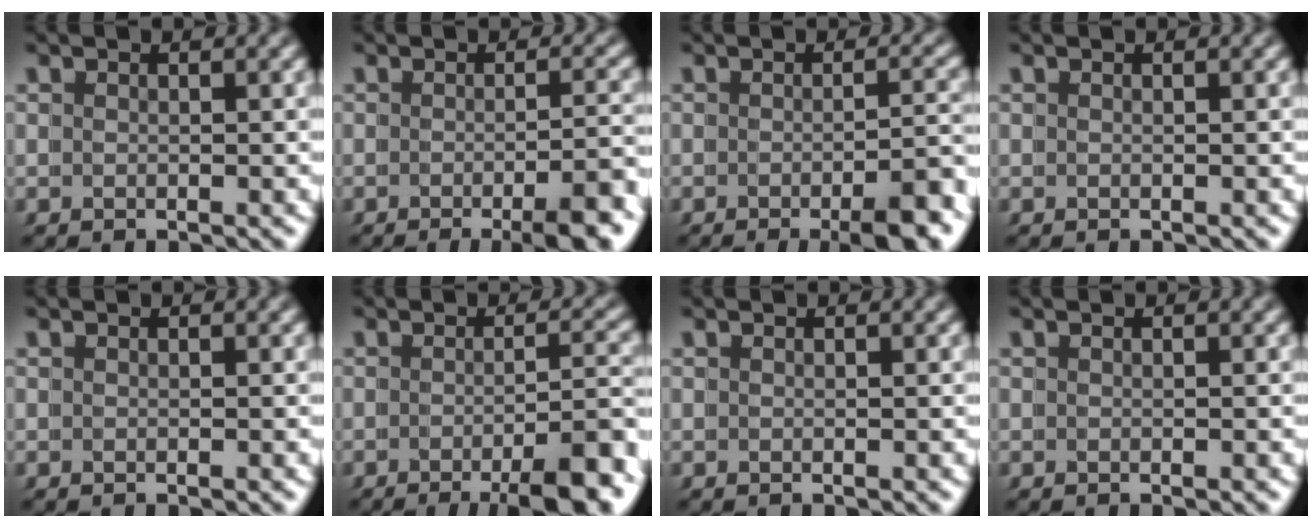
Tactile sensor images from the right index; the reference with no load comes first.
{"total": 5.1, "force": [-3.7, -0.2, 3.5], "torque": [-0.029, -0.003, -0.054]}
{"total": 4.9, "force": [-3.5, -0.2, 3.3], "torque": [-0.025, -0.003, -0.053]}
{"total": 0.0}
{"total": 0.0}
{"total": 6.7, "force": [-5.0, -0.3, 4.6], "torque": [-0.044, -0.009, -0.068]}
{"total": 0.0}
{"total": 0.0}